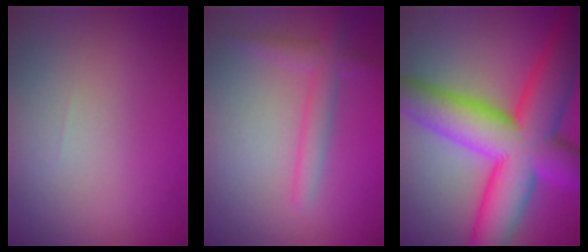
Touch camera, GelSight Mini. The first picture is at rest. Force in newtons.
{"total": 2.4, "press": 2.4, "slide": 0.2}
{"total": 14.2, "press": 14.1, "slide": 0.3}